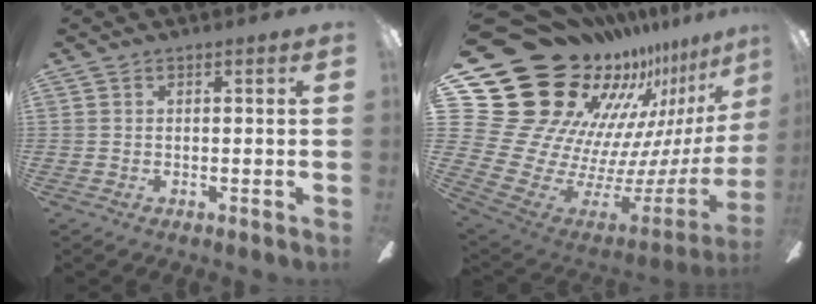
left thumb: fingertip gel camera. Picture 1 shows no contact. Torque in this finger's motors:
{"motor_torque": [1.48, 1.64, 1.38, -1.39, 0.07]}